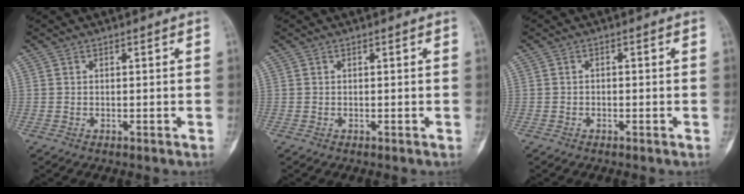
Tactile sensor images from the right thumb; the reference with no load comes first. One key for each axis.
{"total": 0.0}
{"total": 0.6, "fx": -0.3, "fy": 0.4, "fz": 0.4, "tx": -0.004, "ty": 0.002, "tz": -0.008}